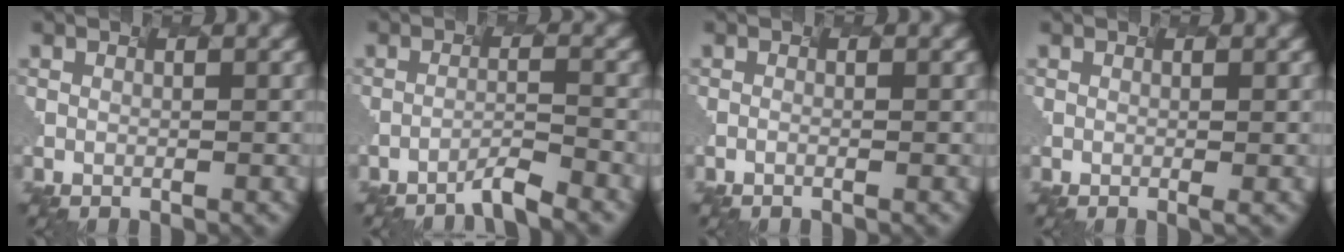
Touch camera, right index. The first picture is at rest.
{"total": 2.9, "force": [-2.6, -1.1, 0.0], "torque": [-0.015, -0.002, -0.029]}
{"total": 0.7, "force": [-0.6, -0.2, 0.1], "torque": [0.002, -0.007, -0.006]}
{"total": 1.2, "force": [-0.1, 0.1, 1.2], "torque": [-0.007, 0.002, 0.010]}